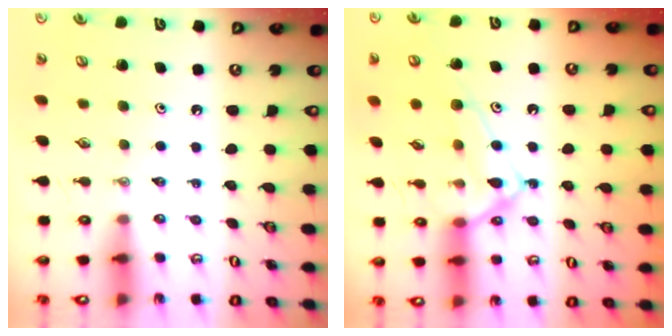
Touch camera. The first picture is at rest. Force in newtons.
{"total": 14.1, "press": 14.1, "slide": 0.7}